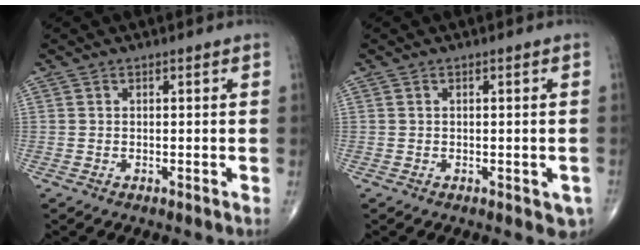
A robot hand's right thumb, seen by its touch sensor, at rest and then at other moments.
{"total": 2.4, "force": [-0.7, 1.3, 1.9], "torque": [-0.004, 0.002, -0.006]}